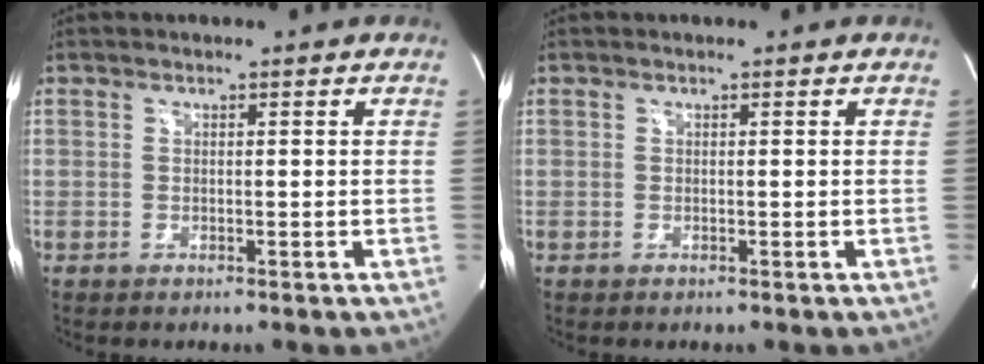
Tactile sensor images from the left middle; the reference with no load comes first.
{"total": 0.0}